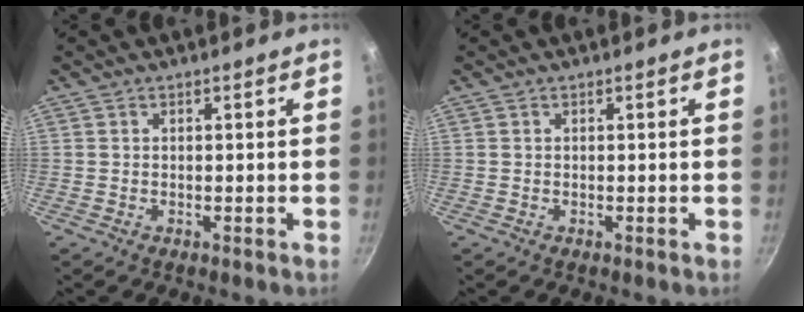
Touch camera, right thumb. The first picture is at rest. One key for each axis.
{"total": 0.0}